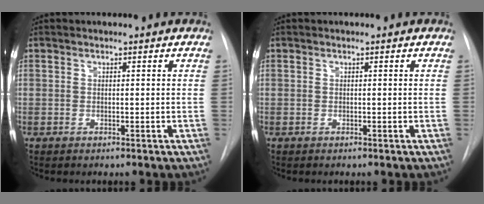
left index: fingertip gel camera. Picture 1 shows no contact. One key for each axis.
{"total": 0.0}